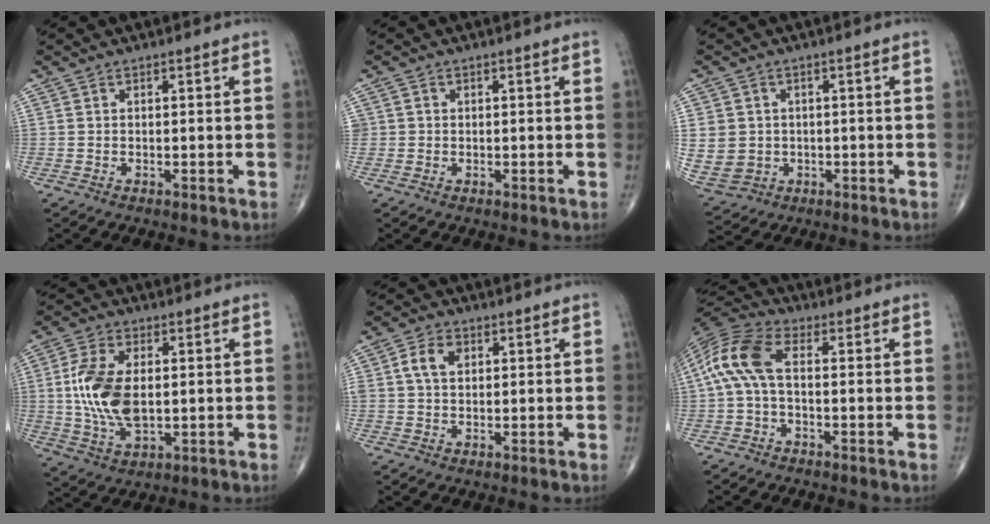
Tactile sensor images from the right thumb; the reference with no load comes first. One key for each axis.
{"total": 1.1, "fx": 0.0, "fy": 1.1, "fz": 0.1, "tx": 0.006, "ty": 0.003, "tz": -0.001}
{"total": 12.4, "fx": -0.6, "fy": 11.4, "fz": 5.0, "tx": -0.137, "ty": 0.013, "tz": 0.014}
{"total": 12.6, "fx": 0.7, "fy": 7.0, "fz": 10.4, "tx": -0.210, "ty": -0.003, "tz": 0.018}
{"total": 4.9, "fx": 1.3, "fy": 3.5, "fz": 3.3, "tx": -0.059, "ty": 0.007, "tz": 0.021}
{"total": 10.3, "fx": 0.1, "fy": 5.4, "fz": 8.8, "tx": -0.194, "ty": 0.031, "tz": -0.008}